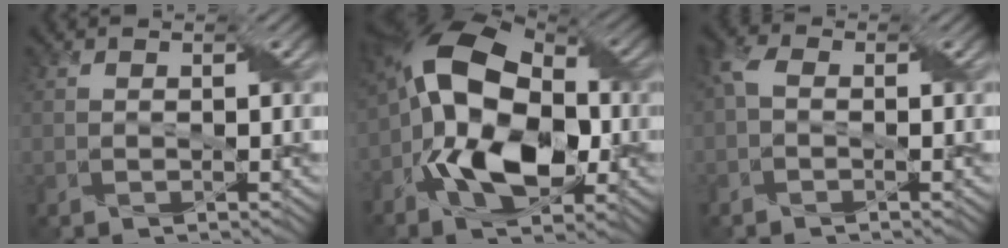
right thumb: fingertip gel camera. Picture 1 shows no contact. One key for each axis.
{"total": 15.5, "fx": -2.9, "fy": 8.8, "fz": 12.5, "tx": -0.249, "ty": 0.009, "tz": -0.072}
{"total": 2.1, "fx": -0.2, "fy": 1.2, "fz": 1.7, "tx": -0.058, "ty": 0.012, "tz": -0.018}